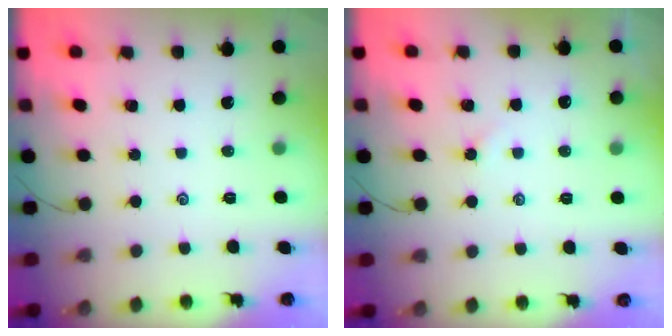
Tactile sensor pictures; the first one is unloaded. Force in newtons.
{"total": 1.7, "press": 1.6, "slide": 0.4}